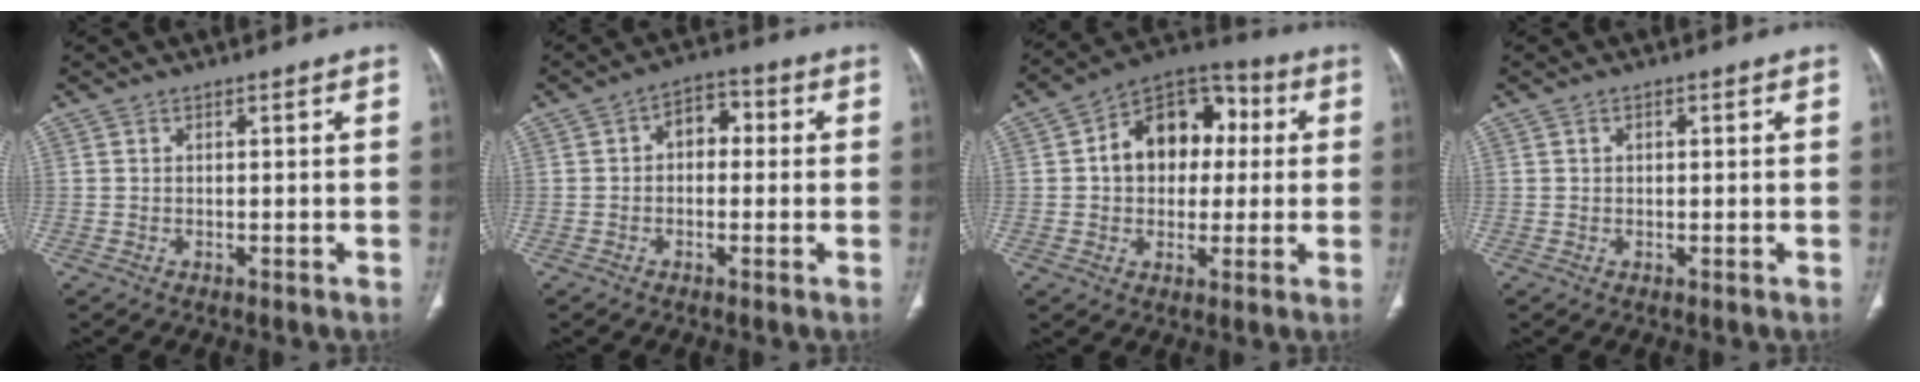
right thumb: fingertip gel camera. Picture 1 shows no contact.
{"total": 5.7, "force": [0.4, 4.0, 4.1], "torque": [-0.041, 0.022, -0.004]}
{"total": 15.2, "force": [2.0, 11.0, 10.2], "torque": [-0.110, 0.029, 0.021]}
{"total": 1.0, "force": [0.3, 0.7, 0.6], "torque": [-0.007, 0.001, 0.004]}